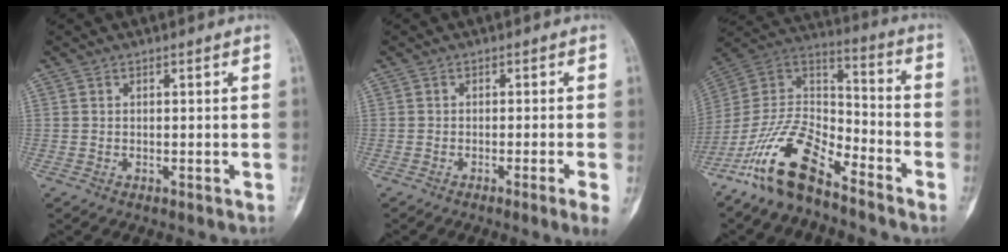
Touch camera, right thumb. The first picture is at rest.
{"total": 3.2, "force": [-1.5, -0.8, 2.7], "torque": [-0.051, -0.004, -0.025]}
{"total": 16.1, "force": [-11.3, 6.1, 9.7], "torque": [-0.166, 0.083, -0.220]}